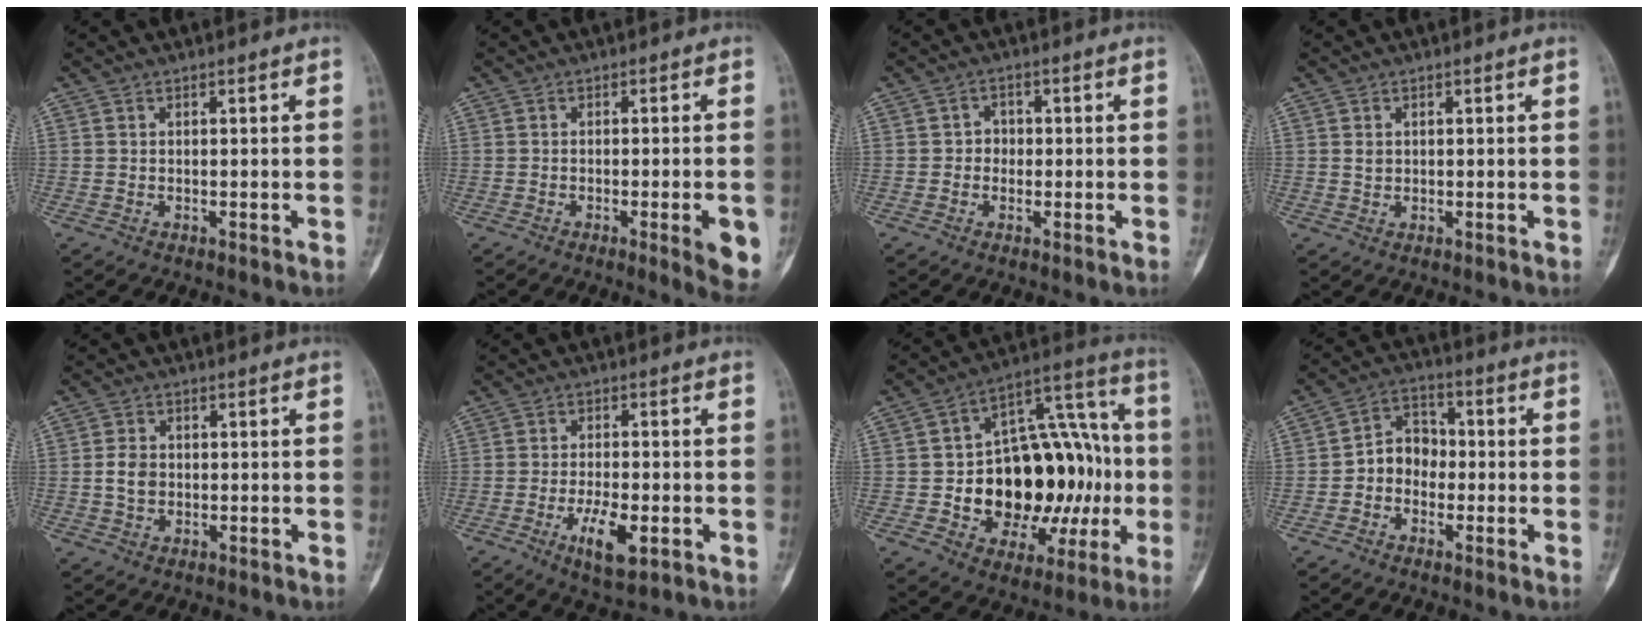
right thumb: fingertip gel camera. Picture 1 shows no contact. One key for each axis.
{"total": 7.0, "fx": -2.4, "fy": 1.2, "fz": 6.4, "tx": -0.073, "ty": -0.005, "tz": -0.028}
{"total": 2.4, "fx": -0.3, "fy": 2.2, "fz": 1.0, "tx": 0.004, "ty": 0.009, "tz": -0.012}
{"total": 1.3, "fx": 0.3, "fy": 1.1, "fz": 0.7, "tx": -0.007, "ty": -0.001, "tz": 0.009}
{"total": 3.8, "fx": -0.1, "fy": 3.0, "fz": 2.3, "tx": -0.036, "ty": 0.005, "tz": -0.003}
{"total": 7.2, "fx": -2.8, "fy": 2.7, "fz": 6.1, "tx": -0.106, "ty": 0.002, "tz": -0.043}
{"total": 27.6, "fx": -3.2, "fy": 17.4, "fz": 21.2, "tx": -0.261, "ty": 0.040, "tz": -0.030}
{"total": 7.2, "fx": -1.5, "fy": 5.9, "fz": 3.9, "tx": -0.036, "ty": 0.034, "tz": -0.042}